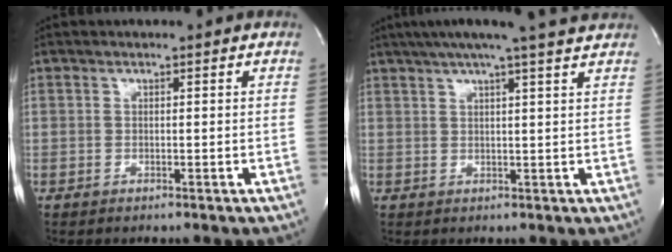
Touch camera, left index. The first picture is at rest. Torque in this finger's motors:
{"motor_torque": [0.50, -0.62, 0.30, 0.03]}